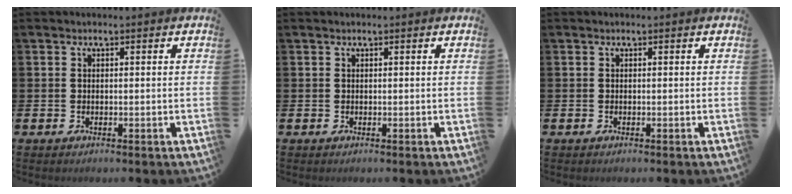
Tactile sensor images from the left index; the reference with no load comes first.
{"total": 0.0}
{"total": 0.0}